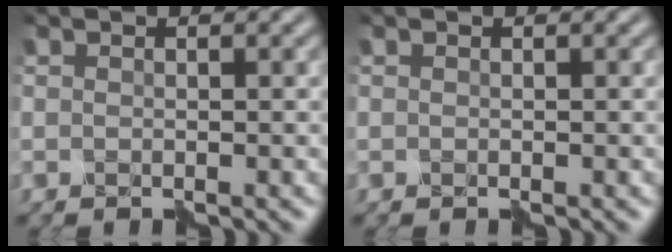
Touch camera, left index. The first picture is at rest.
{"total": 0.0}